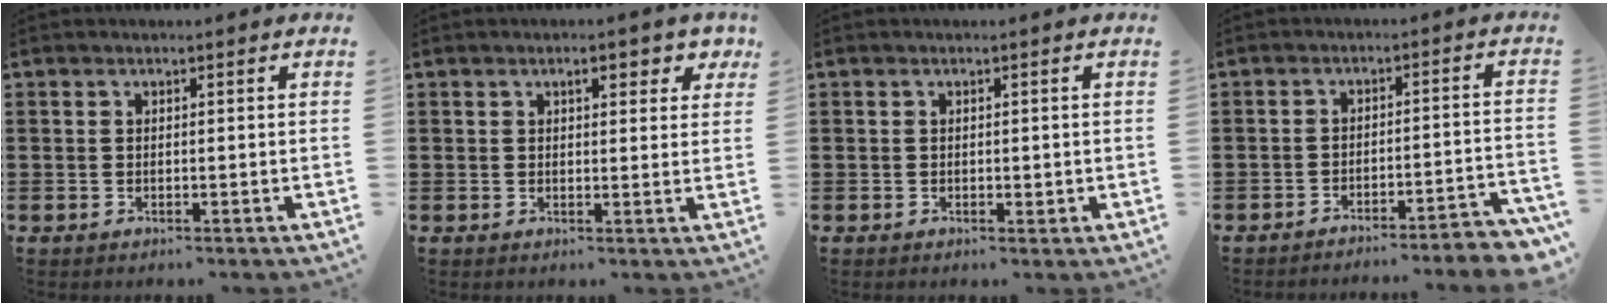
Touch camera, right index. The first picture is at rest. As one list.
[{"total": 3.3, "force": [1.7, 1.1, 2.6], "torque": [-0.031, -0.002, 0.022]}, {"total": 0.7, "force": [0.0, 0.5, 0.4], "torque": [-0.009, 0.004, 0.000]}, {"total": 4.2, "force": [-3.9, -0.3, 1.4], "torque": [-0.025, -0.011, -0.080]}]